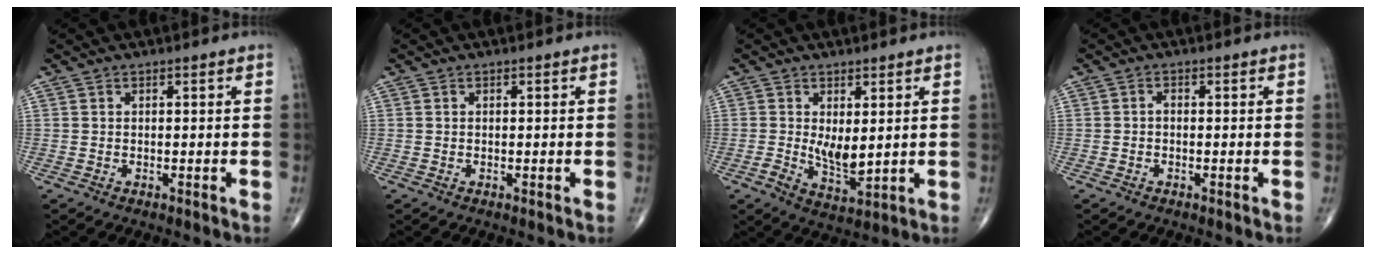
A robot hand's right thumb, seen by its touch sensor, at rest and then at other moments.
{"total": 0.0}
{"total": 5.6, "force": [0.5, 2.6, 4.9], "torque": [-0.076, -0.017, 0.018]}
{"total": 0.9, "force": [-0.3, 0.6, 0.6], "torque": [-0.008, 0.002, -0.009]}